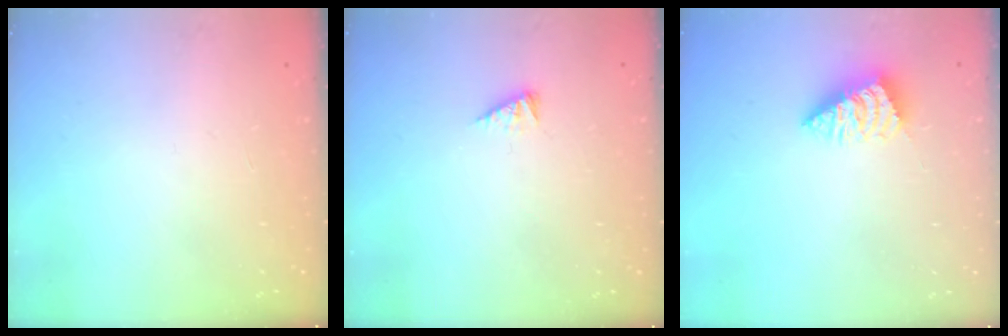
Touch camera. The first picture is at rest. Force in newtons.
{"total": 2.8, "press": 2.8, "slide": 0.3}
{"total": 2.1, "press": 2.1, "slide": 0.3}